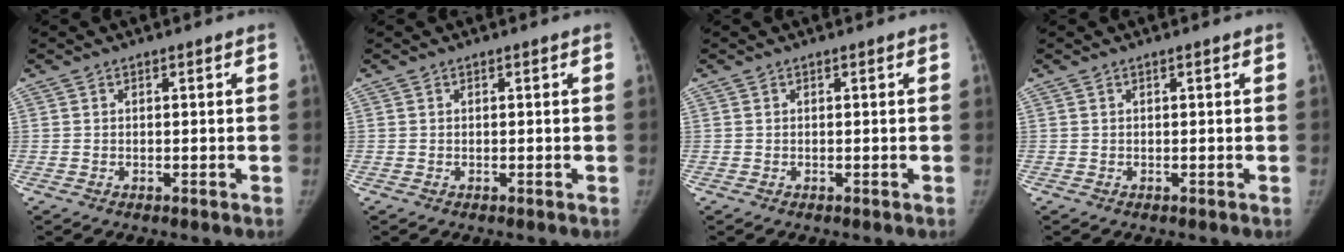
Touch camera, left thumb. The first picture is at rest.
{"total": 0.0}
{"total": 0.0}
{"total": 0.0}